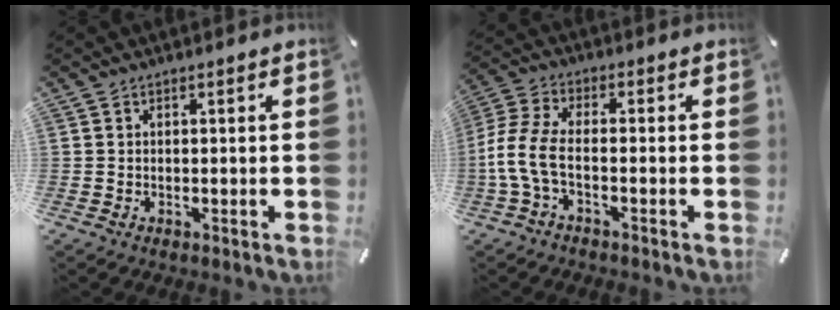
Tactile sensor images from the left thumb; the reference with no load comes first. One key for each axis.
{"total": 8.0, "fx": -3.0, "fy": 3.4, "fz": 6.6, "tx": -0.156, "ty": -0.005, "tz": -0.057}